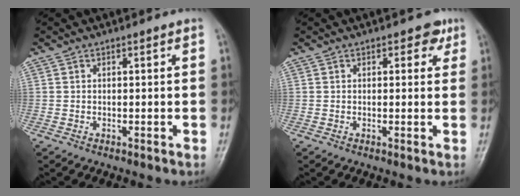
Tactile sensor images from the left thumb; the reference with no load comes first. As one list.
[{"total": 2.7, "force": [1.4, 1.7, 1.6], "torque": [0.002, -0.002, 0.012]}]